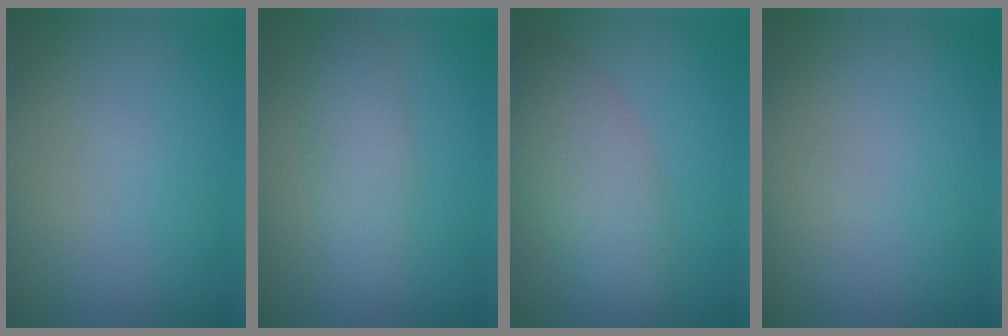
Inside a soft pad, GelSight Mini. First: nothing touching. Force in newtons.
{"total": 2.9, "press": 2.9, "slide": 0.1}
{"total": 5.4, "press": 5.4, "slide": 0.1}
{"total": 0.0}